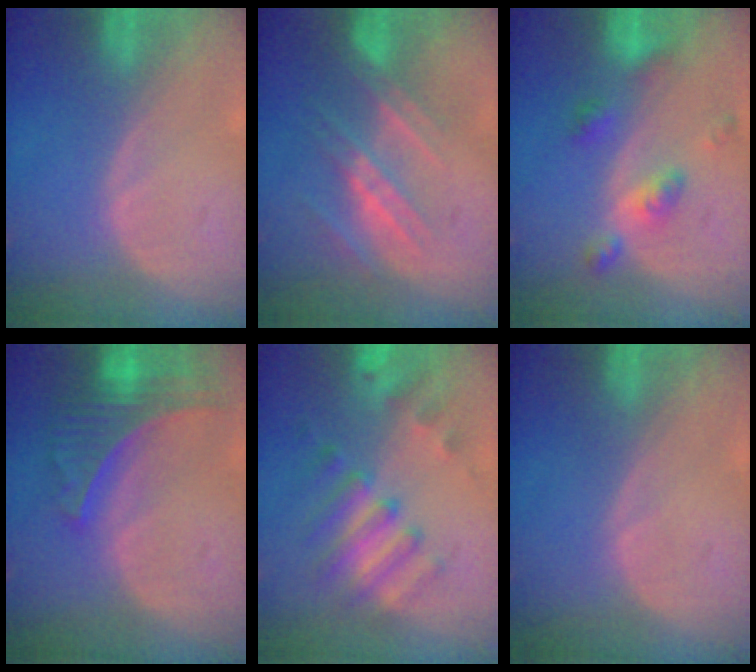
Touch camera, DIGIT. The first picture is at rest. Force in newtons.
{"total": 7.5, "press": 6.6, "slide": 3.4}
{"total": 5.8, "press": 5.0, "slide": 2.8}
{"total": 7.8, "press": 6.8, "slide": 3.8}
{"total": 7.4, "press": 7.3, "slide": 1.3}
{"total": 0.0}